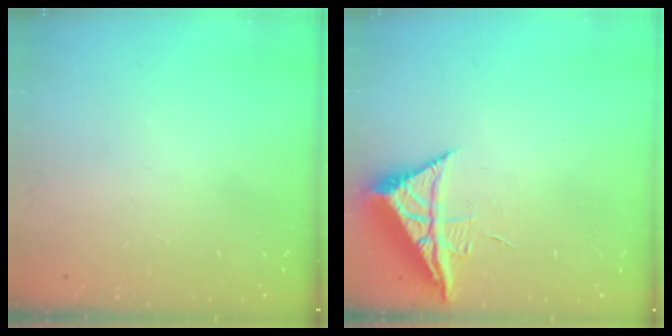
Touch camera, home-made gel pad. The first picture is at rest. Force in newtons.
{"total": 7.7, "press": 7.7, "slide": 0.4}